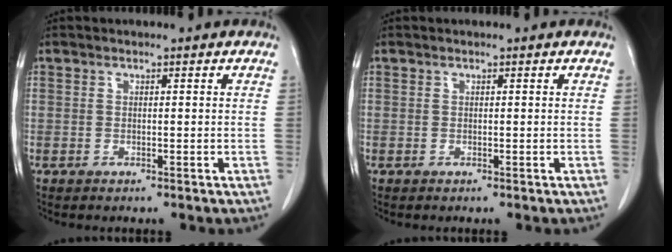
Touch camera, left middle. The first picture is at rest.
{"total": 0.0}